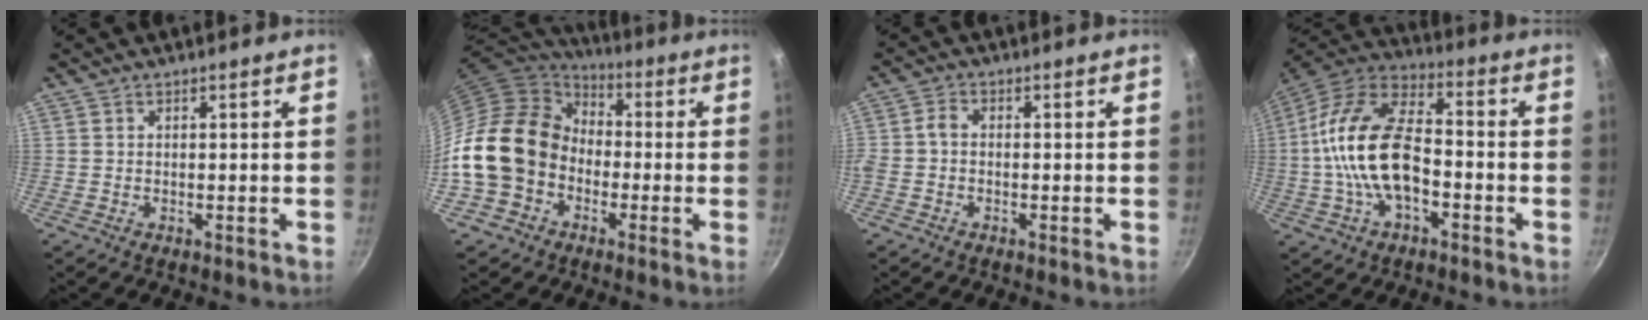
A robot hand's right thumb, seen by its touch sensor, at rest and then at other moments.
{"total": 18.1, "force": [-3.2, 14.6, 10.3], "torque": [-0.163, 0.054, -0.065]}
{"total": 2.4, "force": [-0.8, 1.7, 1.5], "torque": [-0.034, 0.013, -0.024]}
{"total": 18.3, "force": [-3.1, 10.0, 15.0], "torque": [-0.260, 0.041, -0.073]}